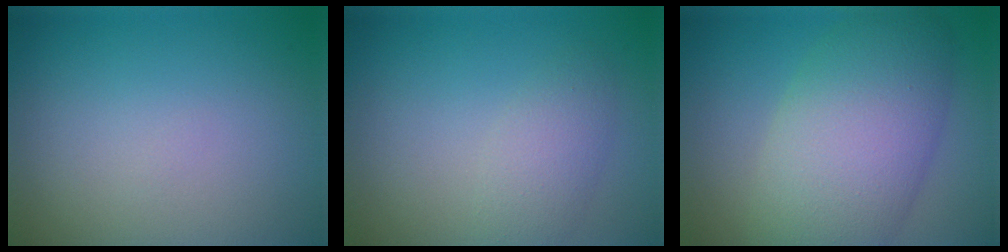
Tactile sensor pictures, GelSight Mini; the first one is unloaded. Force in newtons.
{"total": 2.4, "press": 2.4, "slide": 0.1}
{"total": 9.6, "press": 9.6, "slide": 0.7}